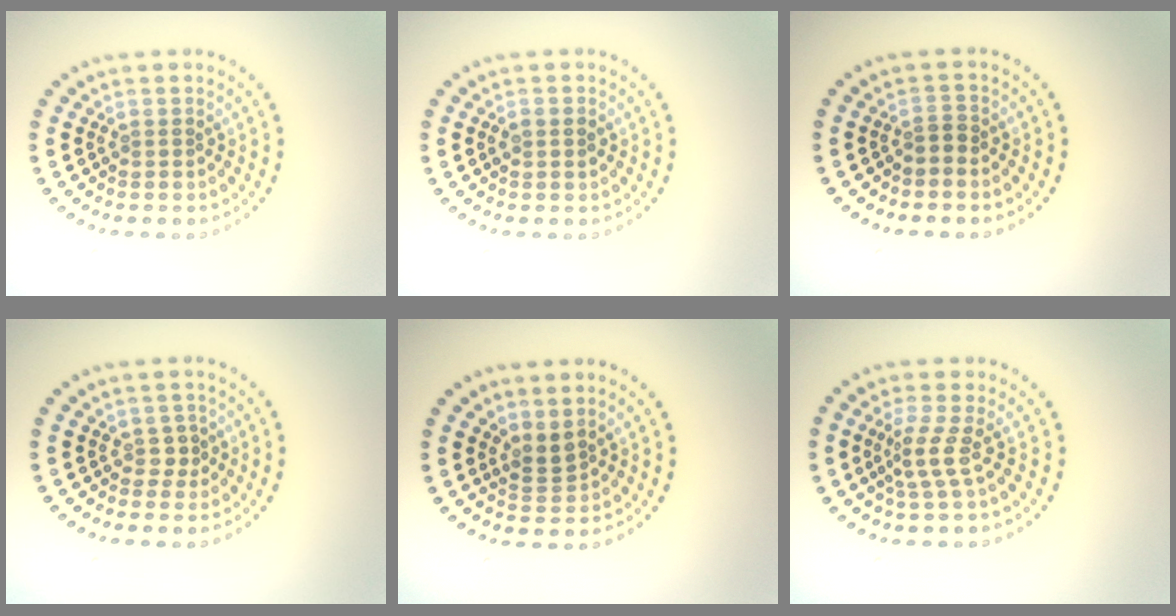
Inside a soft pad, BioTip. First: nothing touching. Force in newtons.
{"total": 0.8, "press": 0.8, "slide": 0.2}
{"total": 1.2, "press": 1.0, "slide": 0.8}
{"total": 1.2, "press": 1.0, "slide": 0.6}
{"total": 1.7, "press": 1.3, "slide": 1.2}
{"total": 2.3, "press": 1.5, "slide": 1.7}